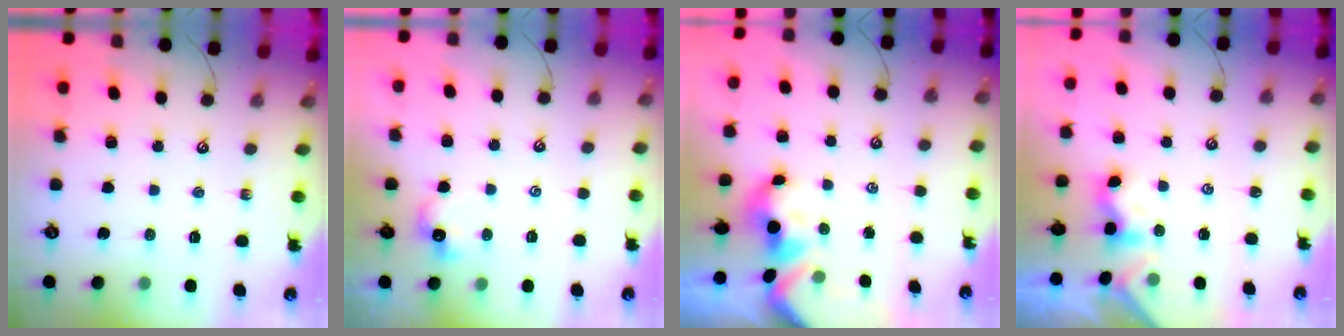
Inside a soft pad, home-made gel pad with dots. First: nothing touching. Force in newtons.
{"total": 1.2, "press": 1.1, "slide": 0.5}
{"total": 1.8, "press": 1.6, "slide": 0.8}
{"total": 1.7, "press": 1.6, "slide": 0.5}